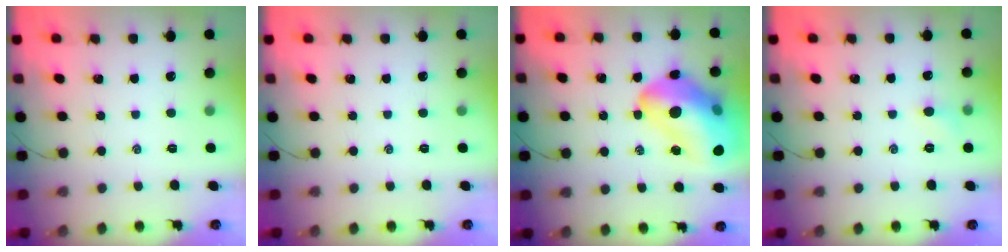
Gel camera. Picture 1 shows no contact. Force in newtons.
{"total": 0.0}
{"total": 26.0, "press": 25.3, "slide": 5.6}
{"total": 4.7, "press": 4.5, "slide": 1.4}